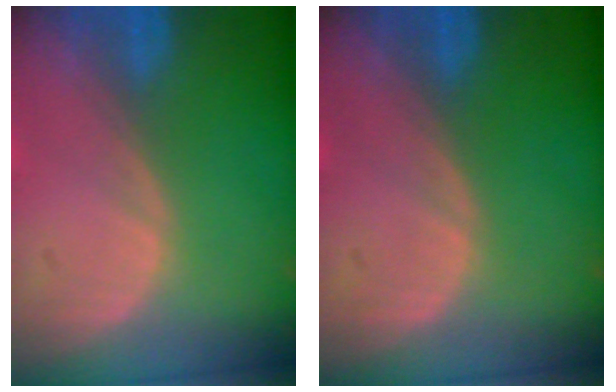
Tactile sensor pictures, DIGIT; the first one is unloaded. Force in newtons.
{"total": 0.0}